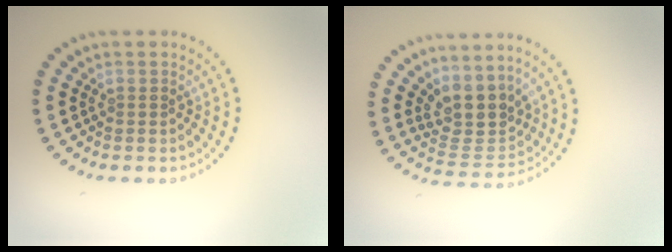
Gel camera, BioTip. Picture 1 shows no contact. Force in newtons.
{"total": 4.0, "press": 3.2, "slide": 2.4}